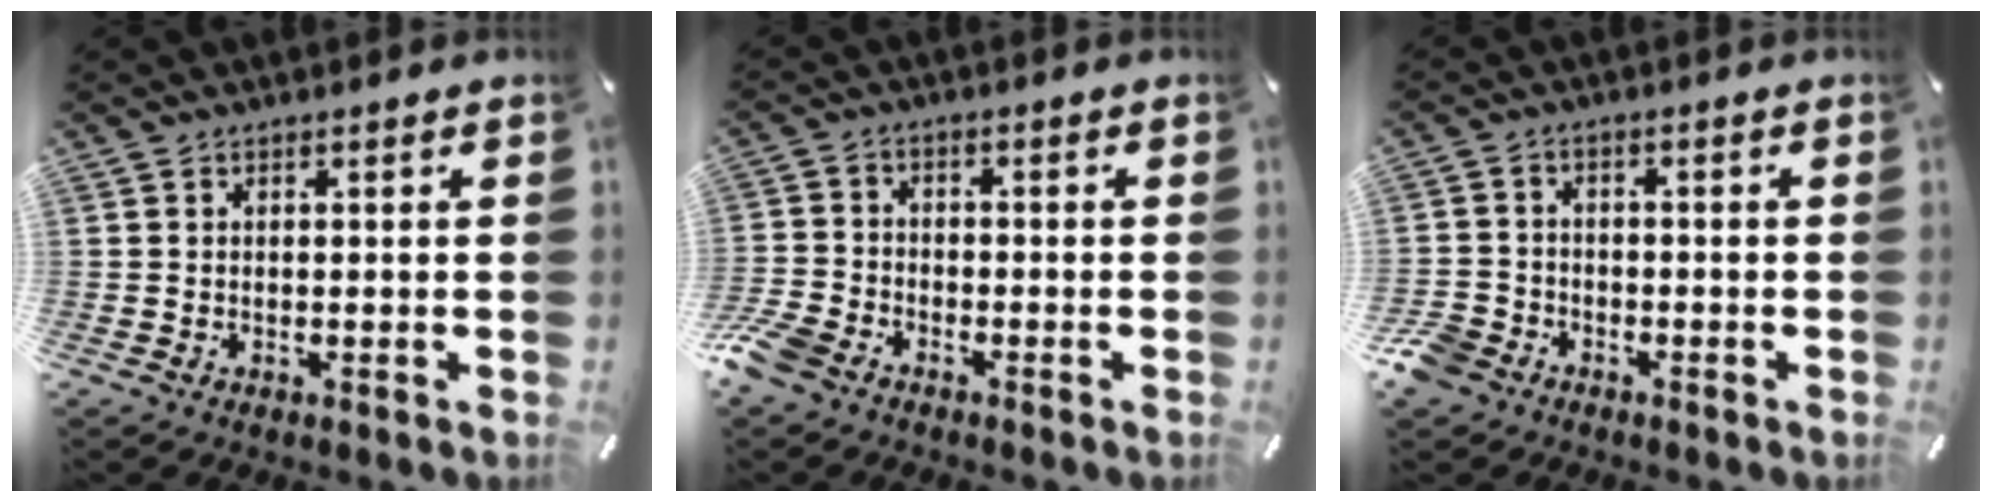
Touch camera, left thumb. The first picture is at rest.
{"total": 6.1, "force": [-4.4, 3.3, 2.7], "torque": [-0.077, 0.012, -0.090]}
{"total": 5.3, "force": [-3.4, 3.8, 1.5], "torque": [-0.045, 0.013, -0.070]}